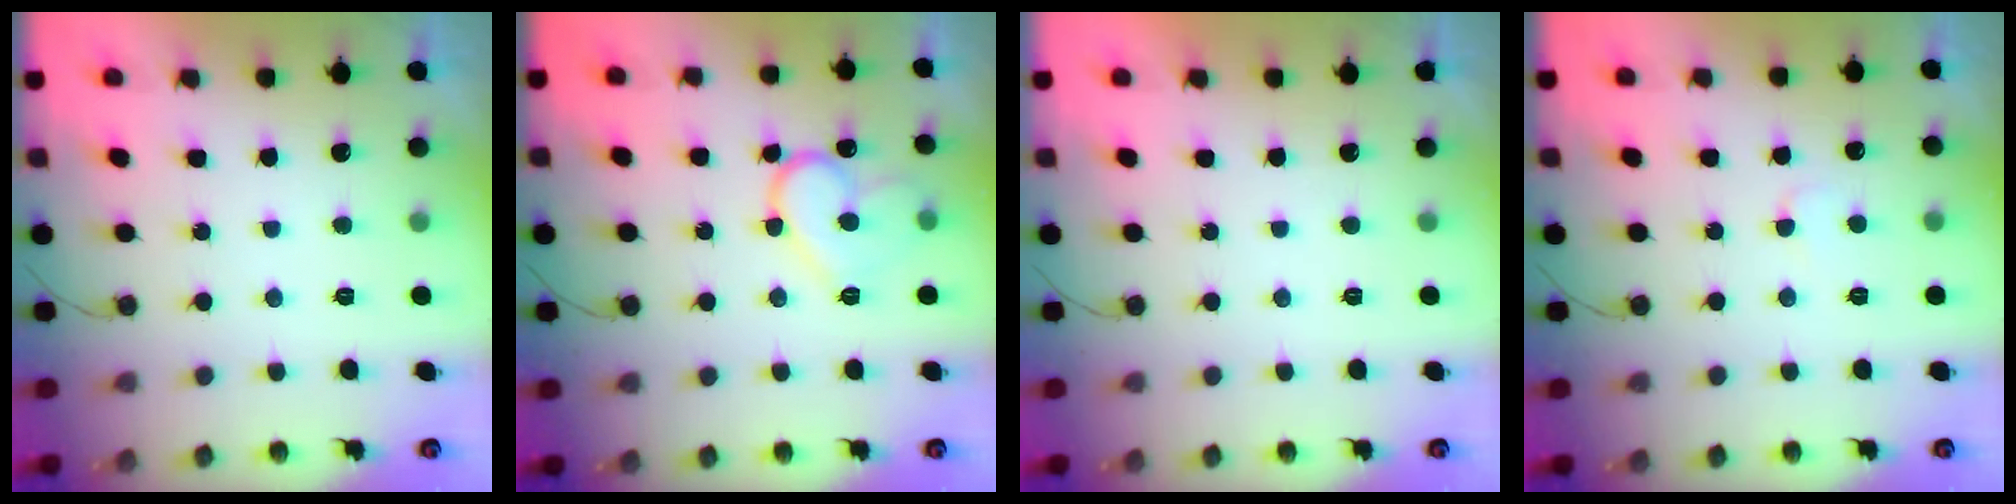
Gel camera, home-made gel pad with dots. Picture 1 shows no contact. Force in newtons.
{"total": 13.8, "press": 13.8, "slide": 1.2}
{"total": 1.8, "press": 1.8, "slide": 0.0}
{"total": 3.0, "press": 3.0, "slide": 0.3}